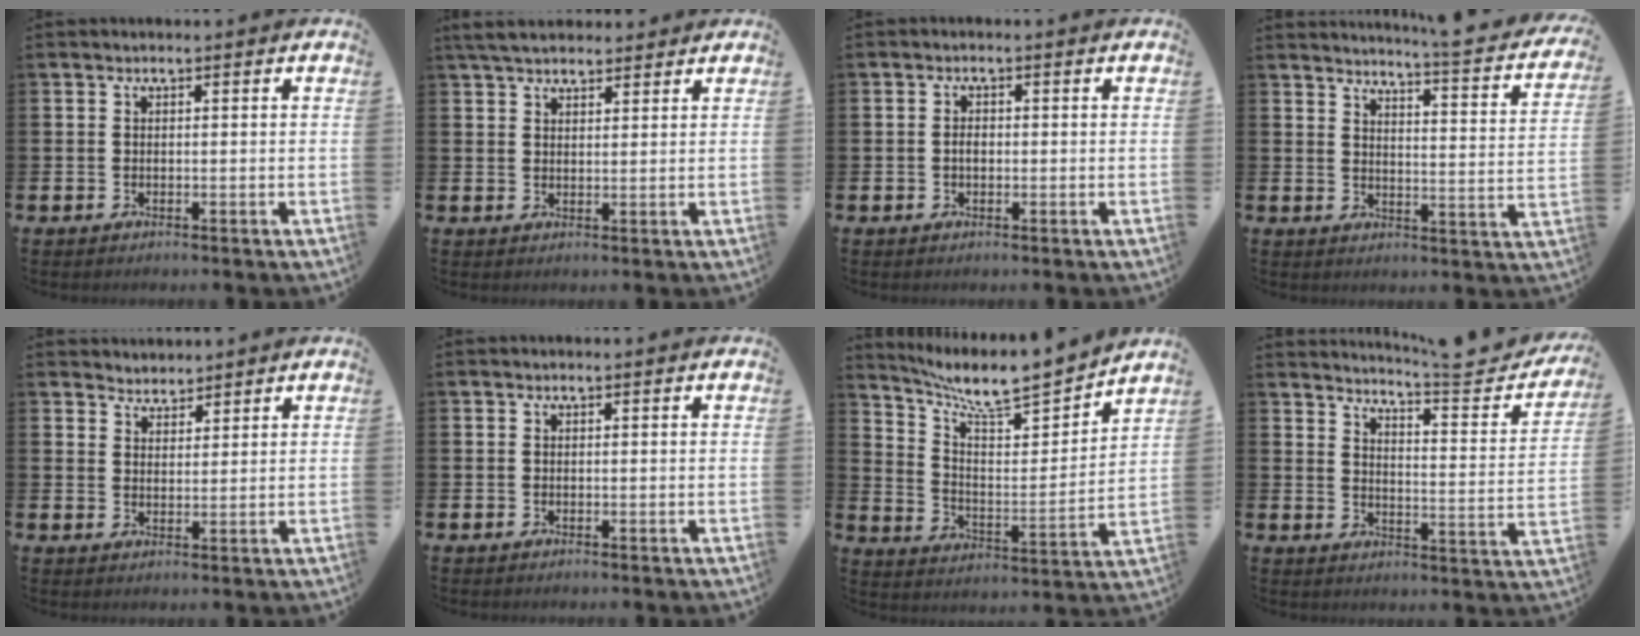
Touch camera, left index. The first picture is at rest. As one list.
[{"total": 4.3, "force": [3.9, 1.3, 1.2], "torque": [-0.033, -0.008, 0.073]}, {"total": 1.3, "force": [-0.2, 0.8, 1.0], "torque": [-0.011, 0.002, -0.007]}, {"total": 3.9, "force": [3.6, -0.3, 1.2], "torque": [-0.030, -0.041, 0.052]}, {"total": 3.2, "force": [3.0, 1.0, -0.6], "torque": [0.001, -0.010, 0.056]}, {"total": 0.0}, {"total": 8.2, "force": [7.7, 0.9, 2.7], "torque": [-0.082, -0.065, 0.128]}, {"total": 5.6, "force": [5.3, 0.1, 2.0], "torque": [-0.034, -0.052, 0.079]}]